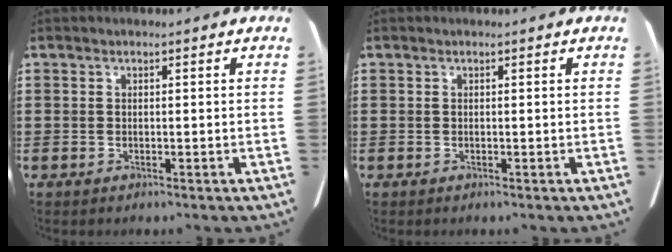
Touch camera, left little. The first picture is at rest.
{"total": 0.0}